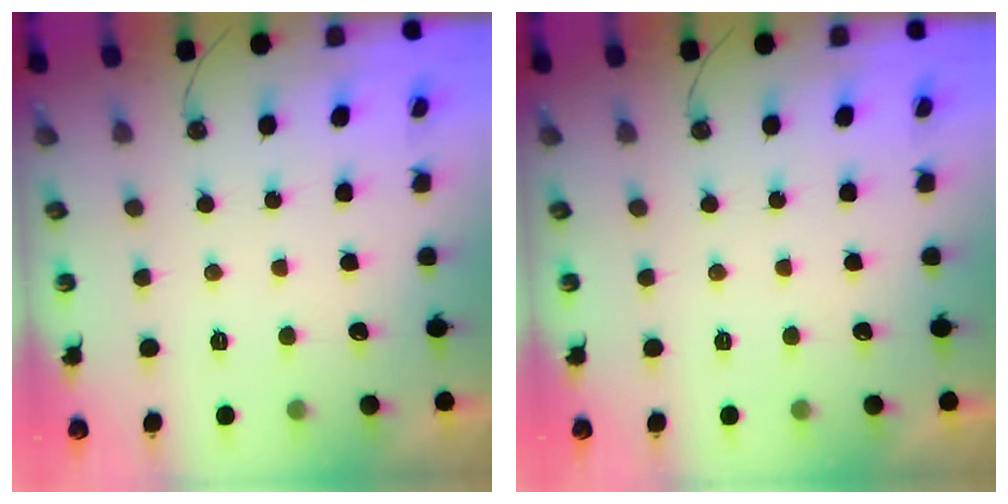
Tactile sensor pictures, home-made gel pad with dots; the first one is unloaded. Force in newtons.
{"total": 0.0}